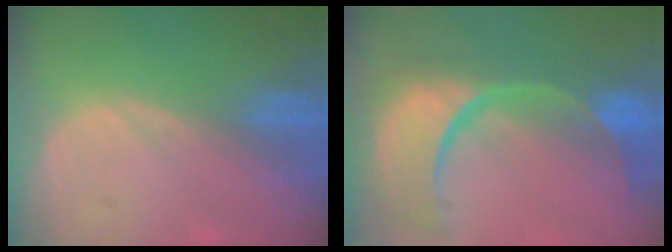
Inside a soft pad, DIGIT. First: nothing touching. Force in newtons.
{"total": 13.7, "press": 10.9, "slide": 8.4}